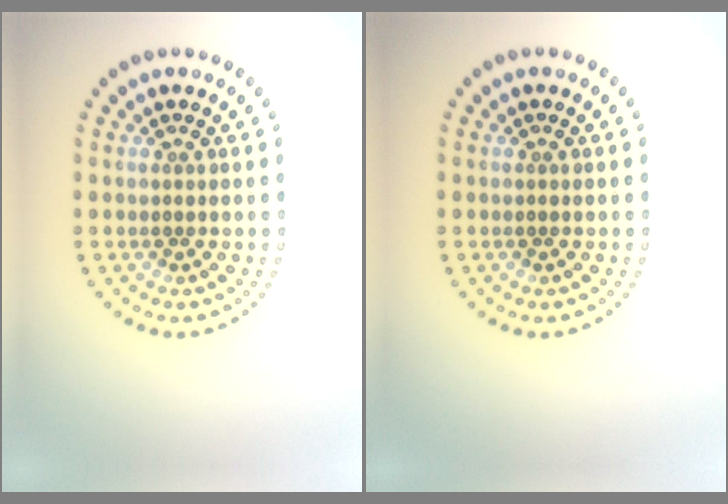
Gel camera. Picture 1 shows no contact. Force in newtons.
{"total": 0.0}